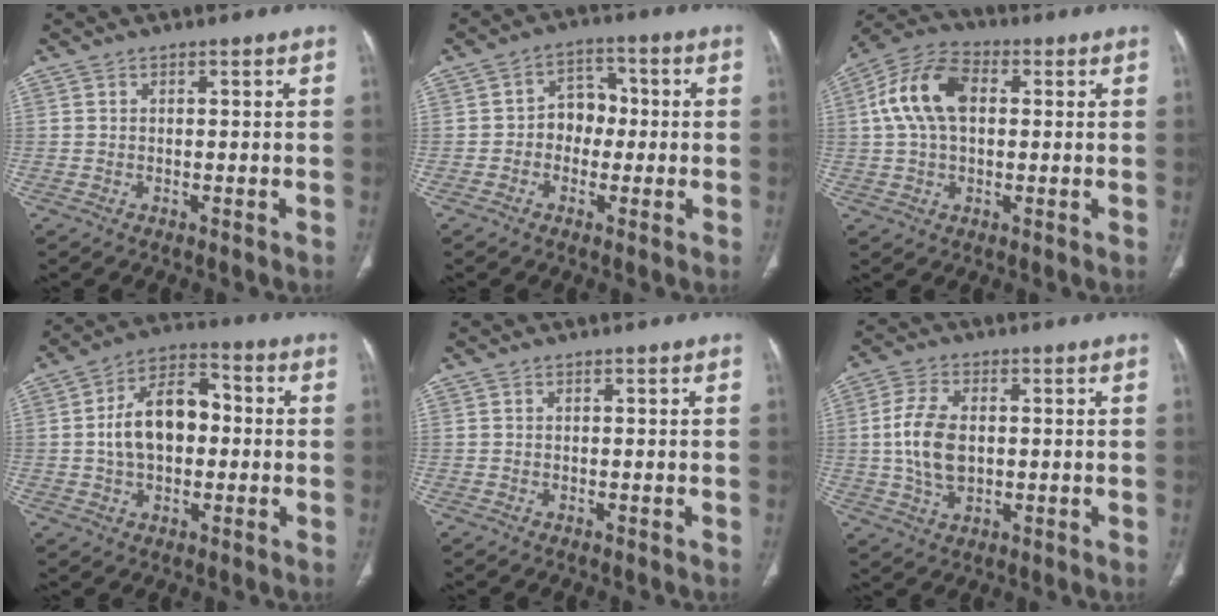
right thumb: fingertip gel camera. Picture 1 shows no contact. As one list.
[{"total": 6.4, "force": [-0.6, 5.2, 3.6], "torque": [-0.016, 0.026, -0.021]}, {"total": 12.5, "force": [2.1, 7.8, 9.6], "torque": [-0.189, 0.027, 0.031]}, {"total": 13.0, "force": [0.1, 8.3, 10.1], "torque": [-0.156, 0.031, -0.004]}, {"total": 0.0}, {"total": 9.5, "force": [0.4, 5.7, 7.6], "torque": [-0.155, 0.002, 0.011]}]